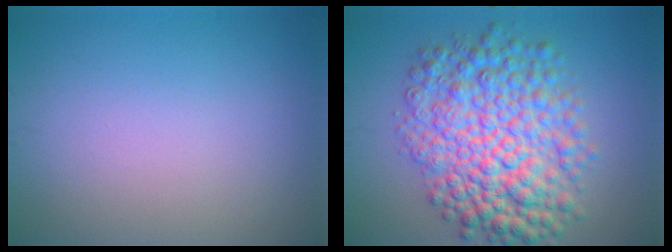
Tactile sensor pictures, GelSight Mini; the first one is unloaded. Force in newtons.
{"total": 9.3, "press": 9.3, "slide": 0.1}